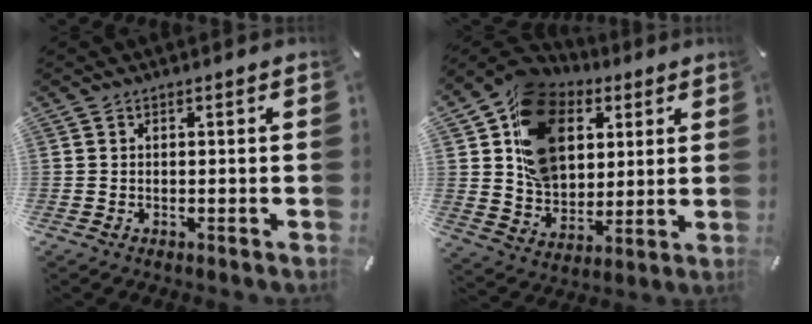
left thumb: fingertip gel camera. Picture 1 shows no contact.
{"total": 17.7, "force": [6.3, 13.7, 9.4], "torque": [-0.174, -0.011, 0.122]}